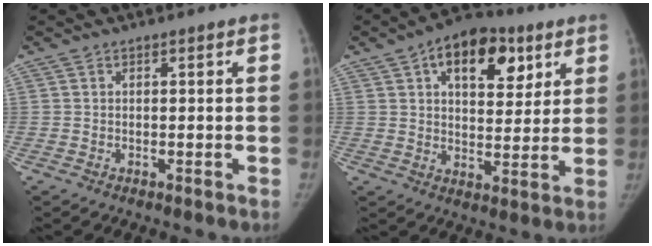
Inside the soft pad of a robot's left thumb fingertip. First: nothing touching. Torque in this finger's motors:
{"motor_torque": [0.32, 0.10, 1.17, -0.79, 0.06]}